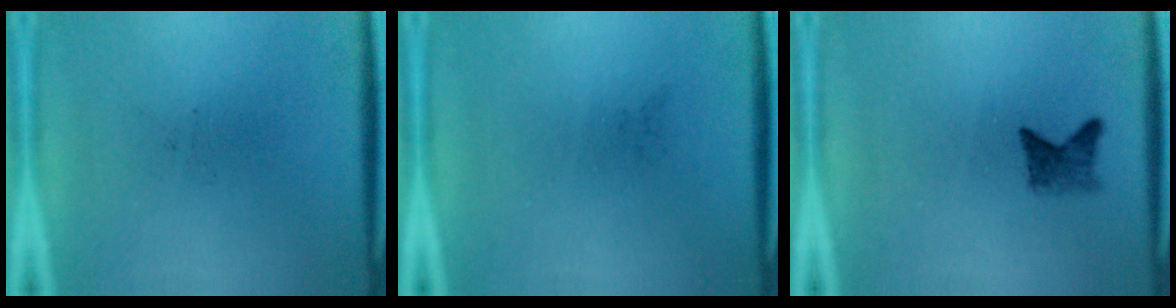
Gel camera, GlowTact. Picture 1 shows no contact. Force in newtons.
{"total": 0.0}
{"total": 2.0}